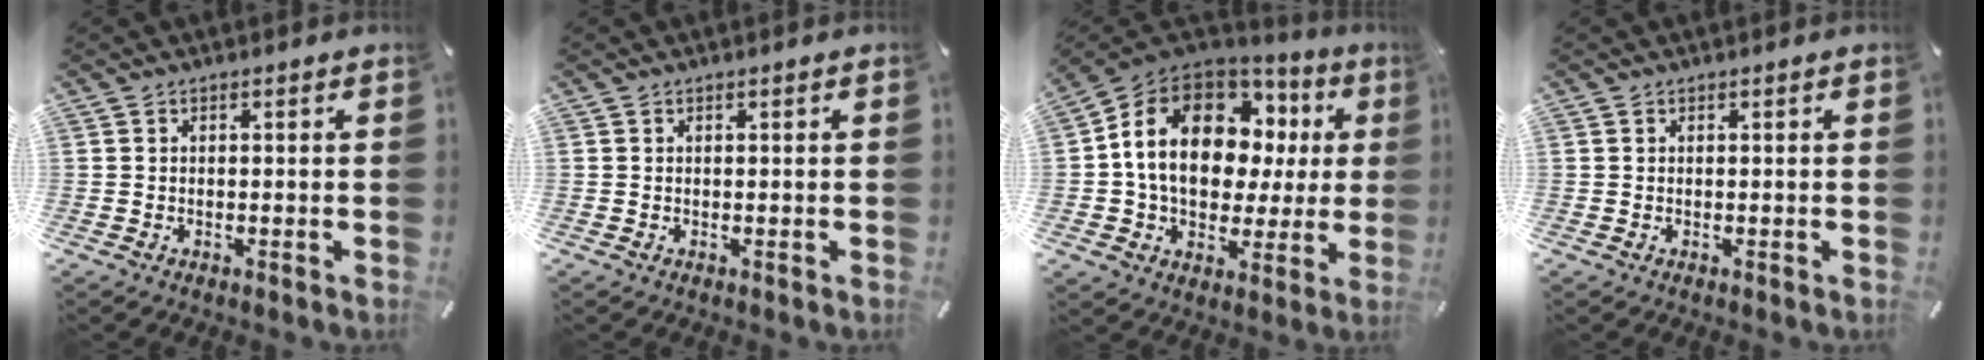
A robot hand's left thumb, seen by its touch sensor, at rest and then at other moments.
{"total": 0.0}
{"total": 17.2, "force": [3.9, 12.7, 10.9], "torque": [-0.210, -0.012, 0.069]}
{"total": 0.0}